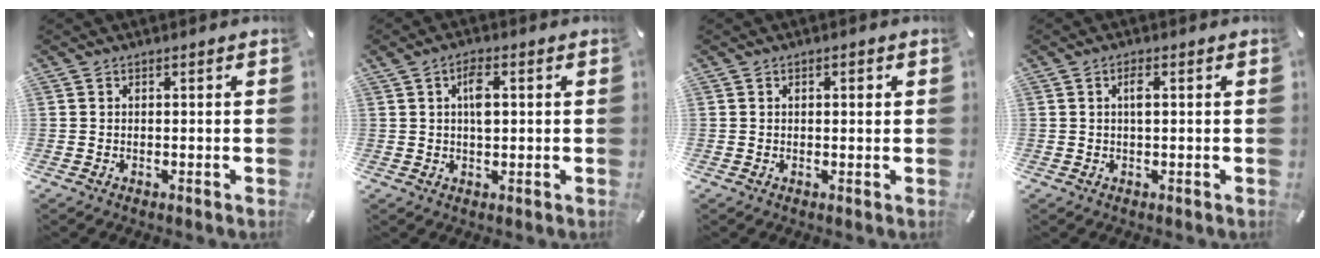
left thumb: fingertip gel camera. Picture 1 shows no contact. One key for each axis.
{"total": 4.7, "fx": 1.1, "fy": 2.1, "fz": 4.0, "tx": -0.070, "ty": 0.002, "tz": 0.014}
{"total": 1.4, "fx": 0.2, "fy": 0.7, "fz": 1.2, "tx": -0.025, "ty": 0.005, "tz": 0.002}
{"total": 2.2, "fx": 0.4, "fy": 0.6, "fz": 2.1, "tx": -0.043, "ty": 0.004, "tz": 0.005}